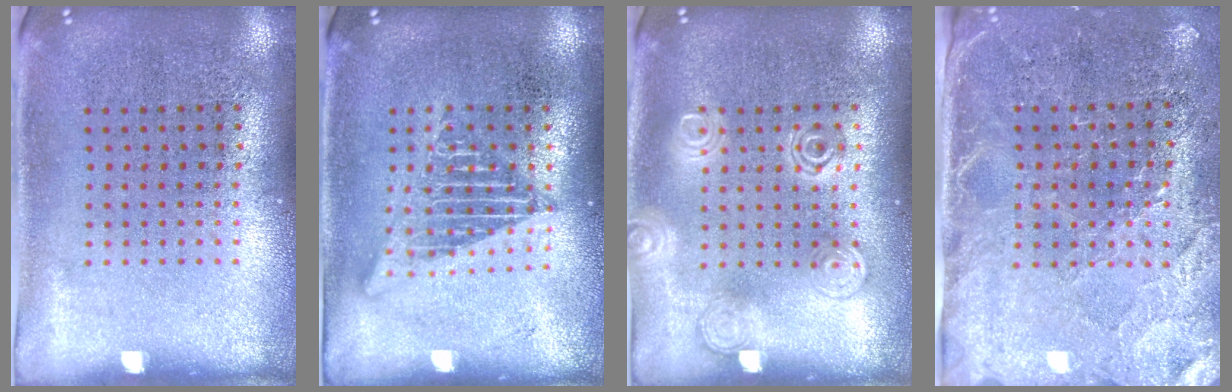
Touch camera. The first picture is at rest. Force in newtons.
{"total": 1.7, "press": 1.7, "slide": 0.2}
{"total": 1.3, "press": 1.3, "slide": 0.1}
{"total": 3.1, "press": 2.8, "slide": 1.2}